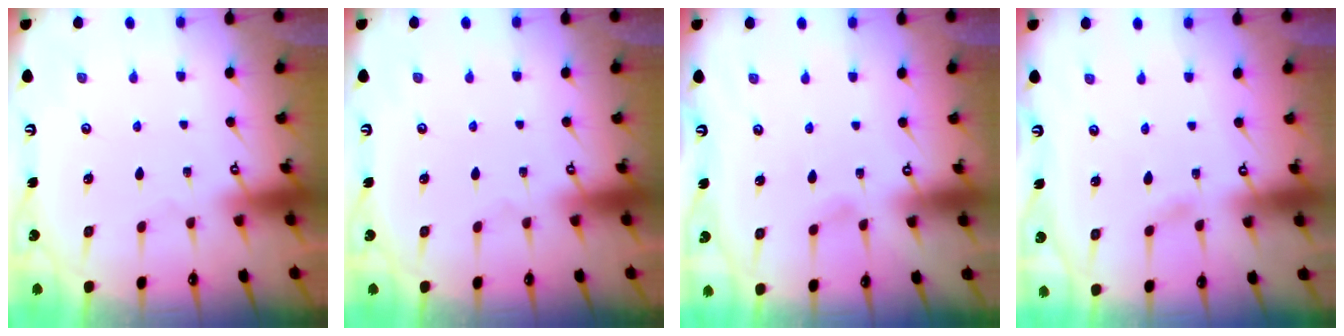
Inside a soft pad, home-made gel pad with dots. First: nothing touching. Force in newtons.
{"total": 0.0}
{"total": 2.4, "press": 2.4, "slide": 0.3}
{"total": 2.1, "press": 2.1, "slide": 0.3}